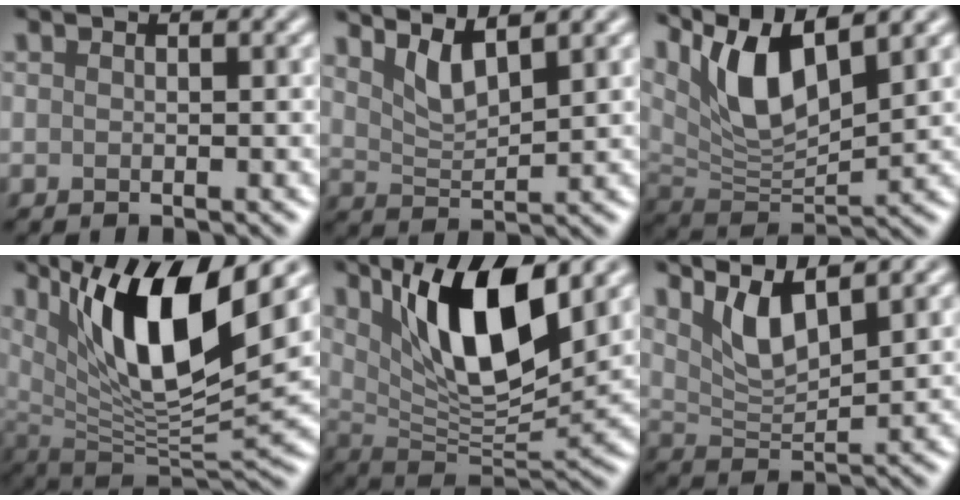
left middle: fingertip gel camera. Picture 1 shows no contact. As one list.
[{"total": 3.6, "force": [2.6, 0.9, 2.3], "torque": [-0.050, -0.004, 0.053]}, {"total": 8.5, "force": [4.8, 3.0, 6.4], "torque": [-0.132, -0.002, 0.089]}, {"total": 12.4, "force": [5.3, 3.5, 10.6], "torque": [-0.176, -0.010, 0.101]}, {"total": 10.2, "force": [4.6, 3.3, 8.5], "torque": [-0.143, -0.013, 0.088]}, {"total": 5.1, "force": [3.4, 1.4, 3.6], "torque": [-0.075, -0.003, 0.067]}]